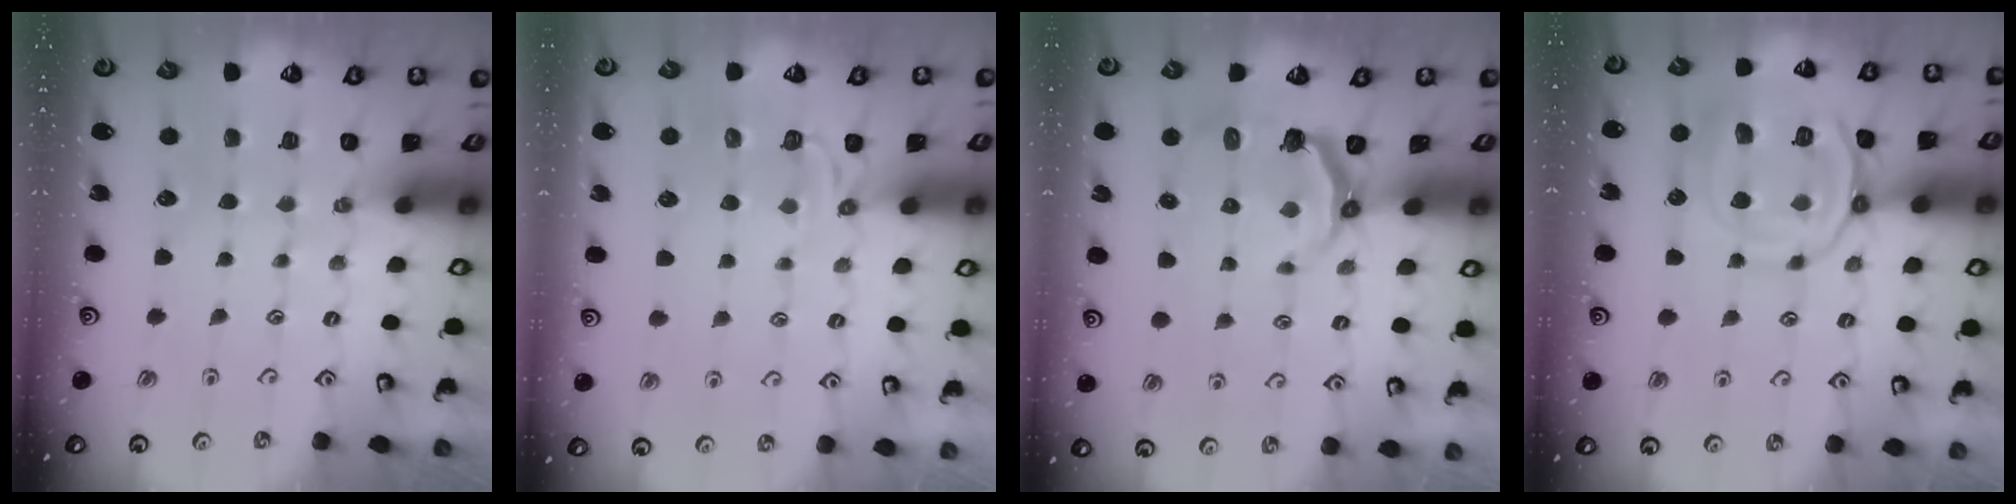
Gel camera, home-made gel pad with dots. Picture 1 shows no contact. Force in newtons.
{"total": 6.6, "press": 6.5, "slide": 0.5}
{"total": 4.2, "press": 2.7, "slide": 3.2}
{"total": 14.4, "press": 14.4, "slide": 1.1}